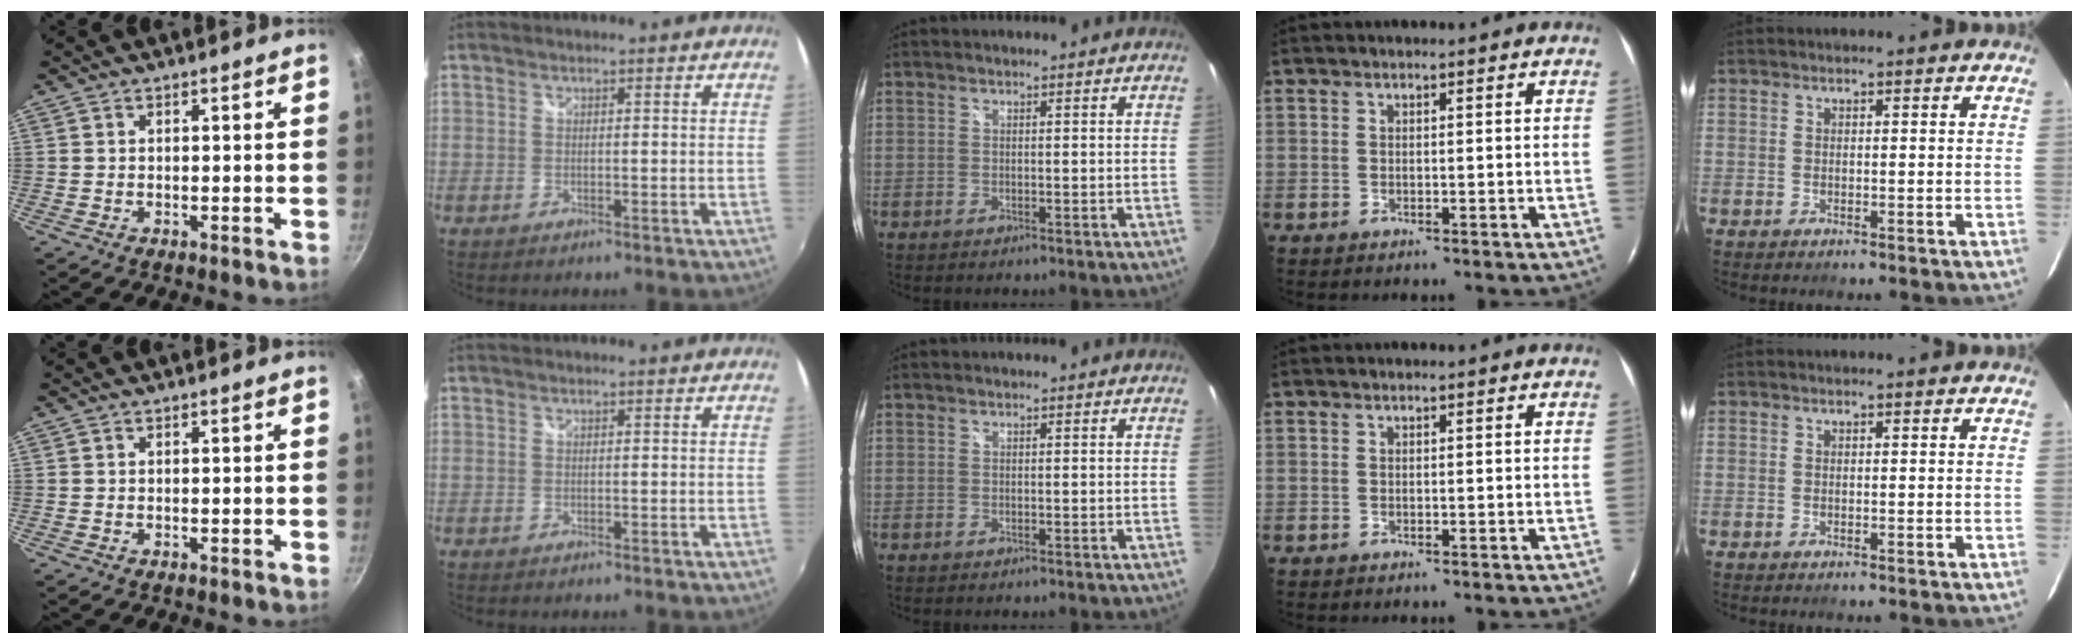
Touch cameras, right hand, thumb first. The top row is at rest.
{}